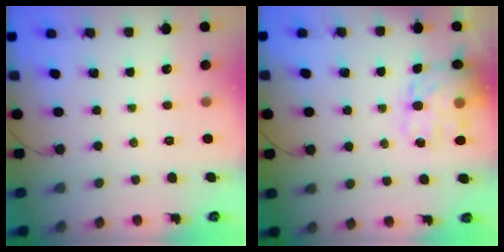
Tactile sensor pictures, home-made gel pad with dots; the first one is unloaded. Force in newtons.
{"total": 13.2, "press": 12.7, "slide": 3.4}